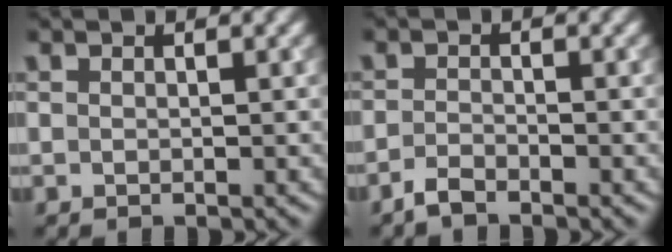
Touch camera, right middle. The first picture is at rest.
{"total": 1.5, "force": [-1.4, 0.2, 0.5], "torque": [-0.014, 0.000, -0.032]}